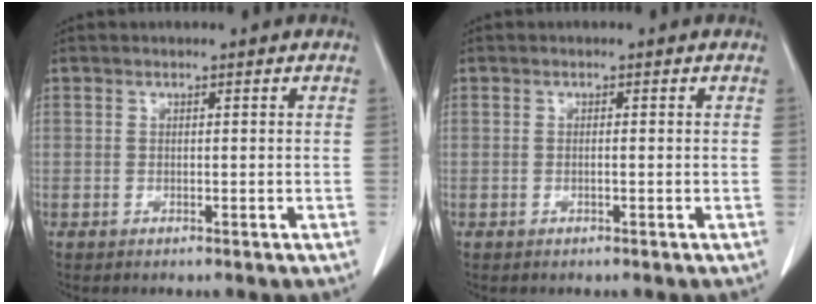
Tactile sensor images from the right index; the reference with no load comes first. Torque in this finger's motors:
{"motor_torque": [0.03, 0.14, -0.02, 0.01]}